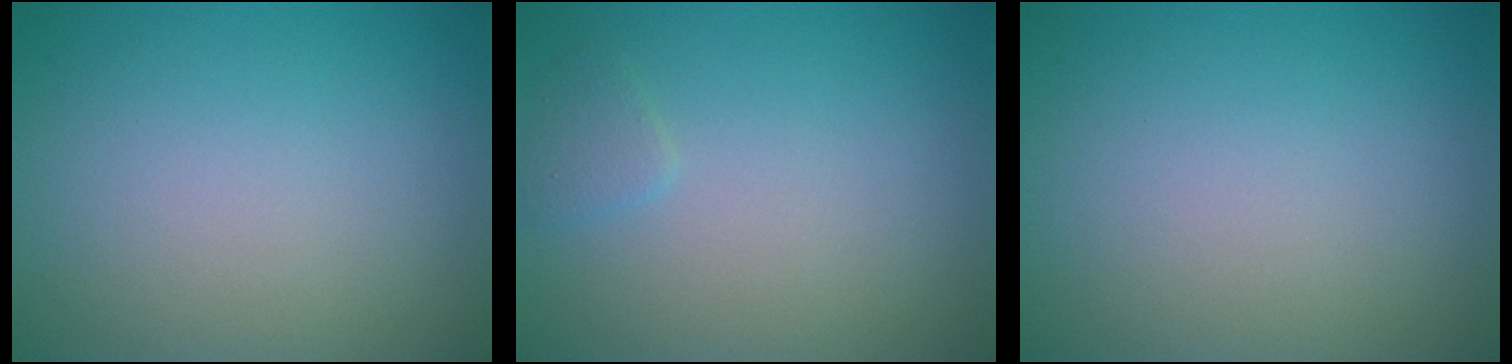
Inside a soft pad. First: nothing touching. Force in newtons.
{"total": 1.0, "press": 0.9, "slide": 0.1}
{"total": 0.0}